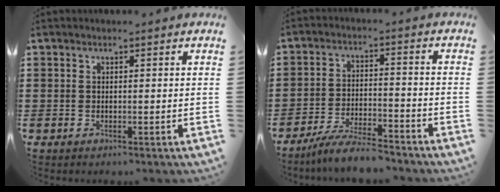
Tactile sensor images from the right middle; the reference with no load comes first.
{"total": 6.2, "force": [-5.7, 0.4, 2.3], "torque": [-0.049, -0.003, -0.110]}